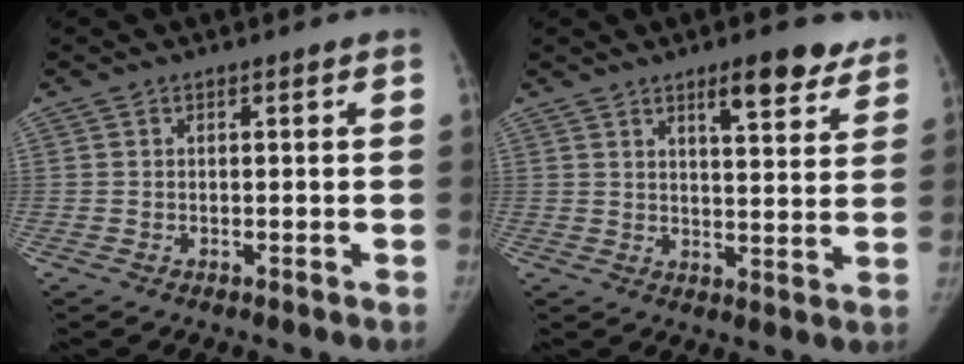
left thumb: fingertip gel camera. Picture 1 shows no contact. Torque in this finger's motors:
{"motor_torque": [1.05, 0.41, 0.36, -1.00, 0.18]}